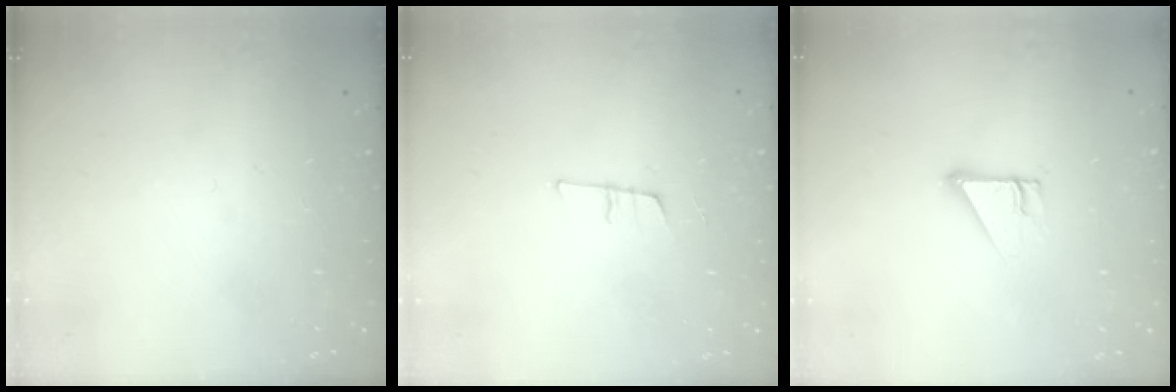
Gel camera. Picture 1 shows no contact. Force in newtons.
{"total": 7.6, "press": 7.0, "slide": 3.0}
{"total": 3.7, "press": 3.7, "slide": 0.2}